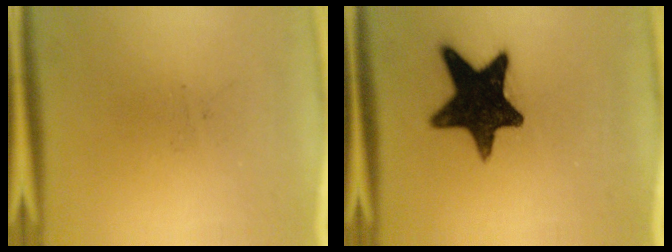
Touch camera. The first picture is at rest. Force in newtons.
{"total": 16.1}